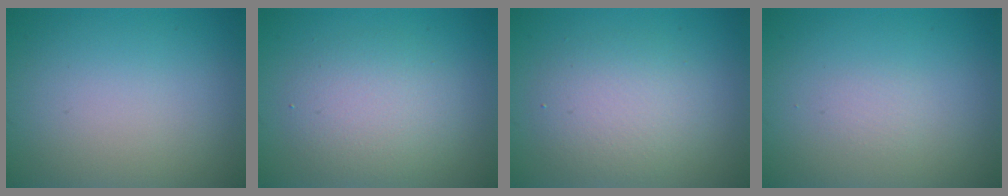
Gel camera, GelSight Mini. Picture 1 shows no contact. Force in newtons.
{"total": 4.0, "press": 4.0, "slide": 0.1}
{"total": 3.5, "press": 3.5, "slide": 0.2}
{"total": 0.7, "press": 0.7, "slide": 0.1}